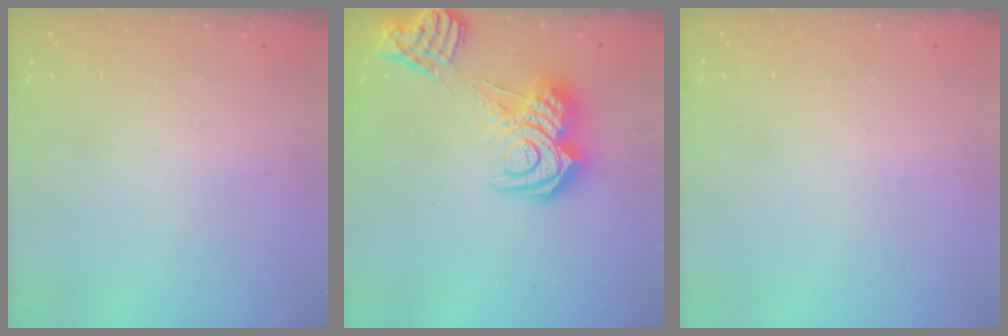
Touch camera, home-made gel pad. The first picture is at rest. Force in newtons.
{"total": 15.0, "press": 14.9, "slide": 1.8}
{"total": 0.0}